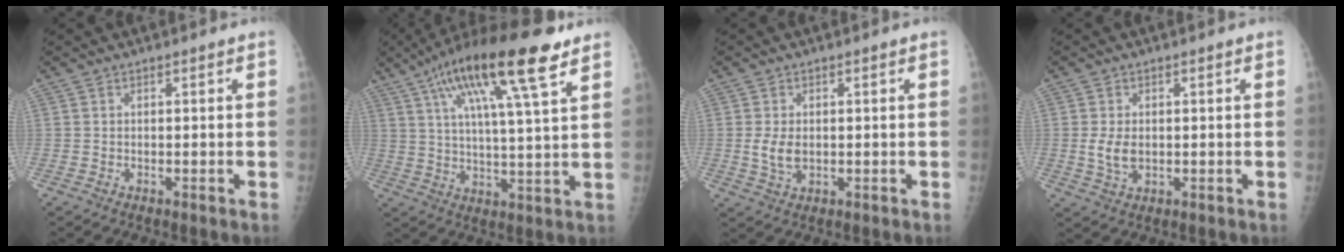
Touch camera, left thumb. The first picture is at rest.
{"total": 19.7, "force": [10.3, 3.8, 16.3], "torque": [-0.274, -0.005, 0.170]}
{"total": 4.2, "force": [0.0, 2.6, 3.2], "torque": [-0.063, -0.007, 0.005]}
{"total": 4.3, "force": [0.0, 2.7, 3.3], "torque": [-0.064, -0.007, 0.005]}